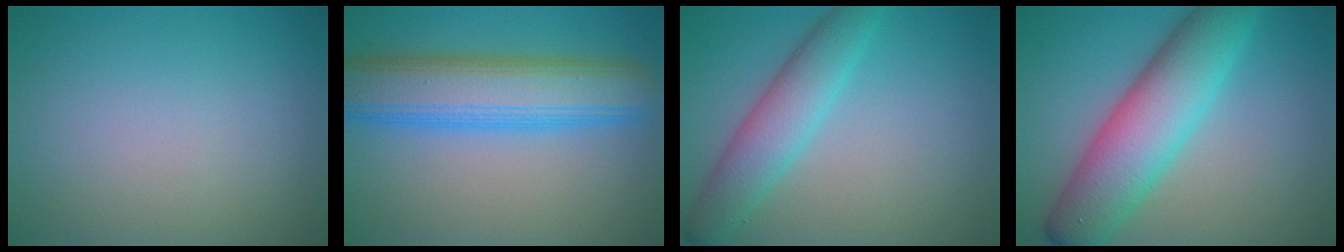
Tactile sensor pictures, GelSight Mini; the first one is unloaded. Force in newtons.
{"total": 8.3, "press": 8.3, "slide": 0.2}
{"total": 4.6, "press": 4.6, "slide": 0.0}
{"total": 8.2, "press": 8.2, "slide": 0.2}